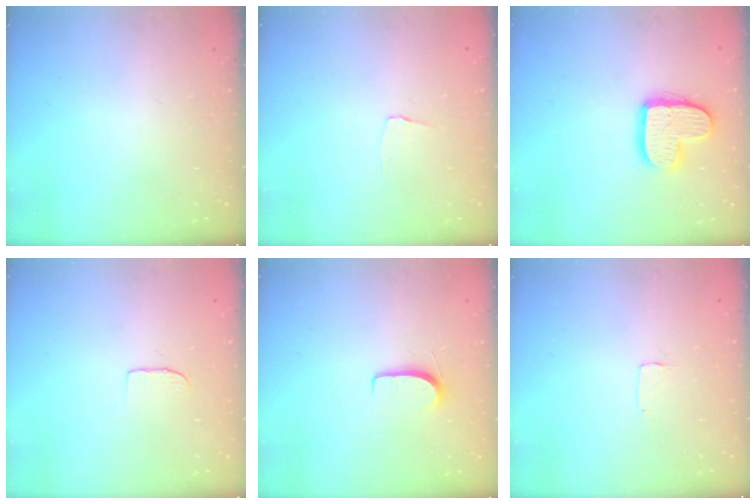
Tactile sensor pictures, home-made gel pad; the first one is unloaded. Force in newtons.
{"total": 2.9, "press": 2.8, "slide": 0.3}
{"total": 13.7, "press": 13.7, "slide": 0.9}
{"total": 4.3, "press": 4.3, "slide": 0.3}
{"total": 5.8, "press": 5.8, "slide": 0.6}
{"total": 2.6, "press": 2.6, "slide": 0.2}